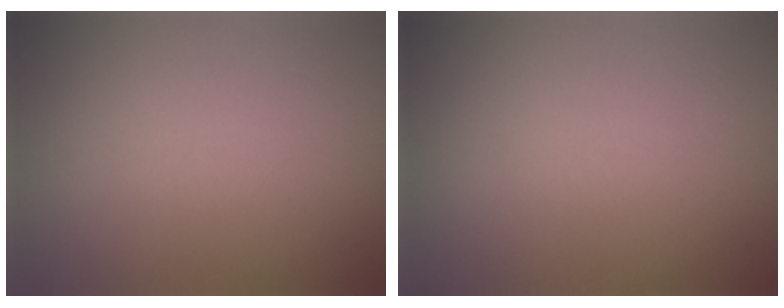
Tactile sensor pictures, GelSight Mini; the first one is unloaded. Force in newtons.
{"total": 0.0}